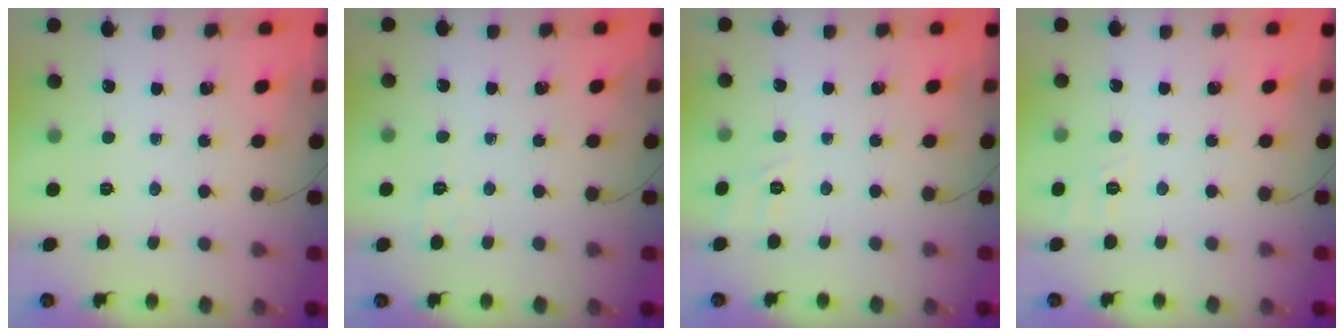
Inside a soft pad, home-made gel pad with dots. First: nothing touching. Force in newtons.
{"total": 2.5, "press": 1.8, "slide": 1.7}
{"total": 8.5, "press": 8.1, "slide": 2.3}
{"total": 7.6, "press": 7.3, "slide": 2.1}